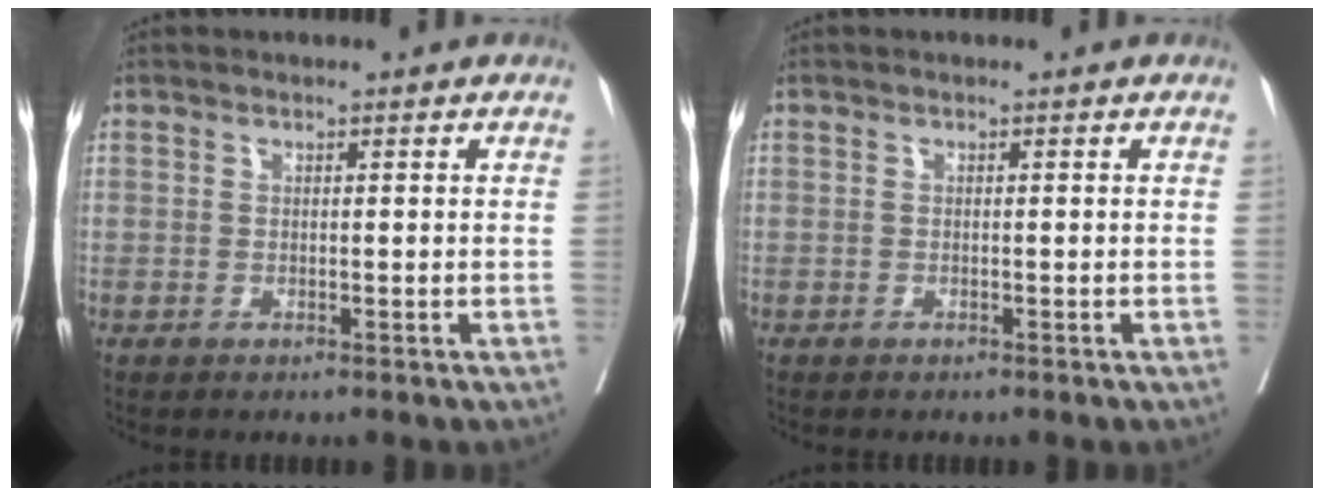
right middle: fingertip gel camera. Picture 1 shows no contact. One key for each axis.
{"total": 0.0}